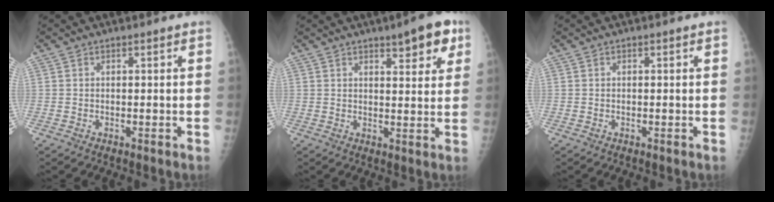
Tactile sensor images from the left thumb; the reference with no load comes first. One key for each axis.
{"total": 7.7, "fx": 4.4, "fy": 2.7, "fz": 5.8, "tx": -0.052, "ty": -0.017, "tz": 0.053}
{"total": 0.0}